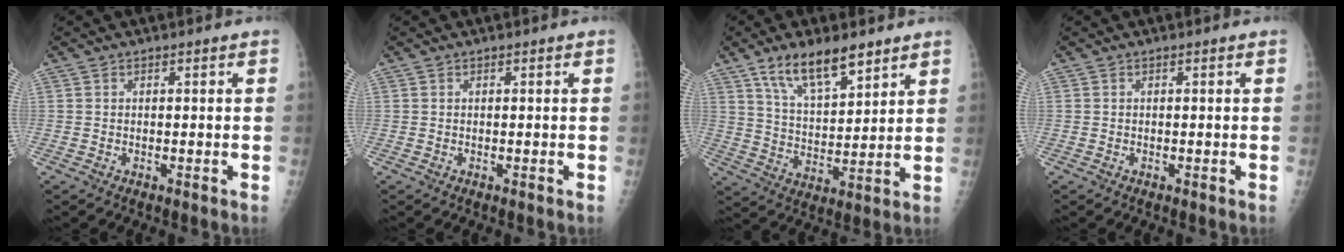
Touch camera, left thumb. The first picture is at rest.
{"total": 0.0}
{"total": 12.5, "force": [8.4, 4.7, 7.9], "torque": [-0.113, -0.046, 0.155]}
{"total": 0.0}